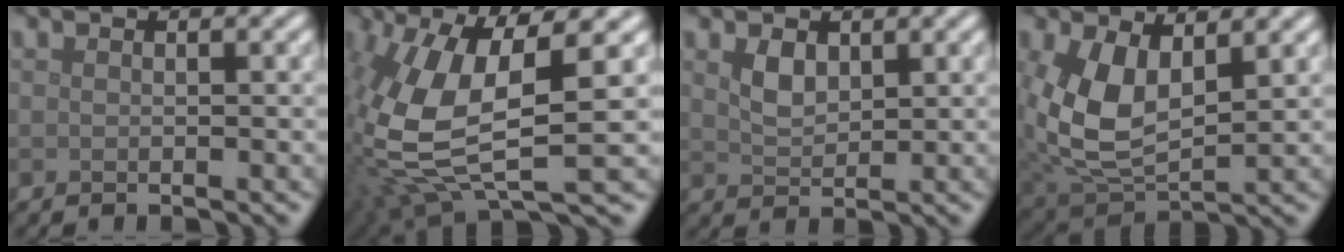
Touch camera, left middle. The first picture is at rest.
{"total": 11.4, "force": [0.7, 4.7, 10.3], "torque": [-0.241, -0.023, 0.018]}
{"total": 2.1, "force": [1.1, 1.2, 1.3], "torque": [-0.029, -0.002, 0.026]}
{"total": 7.4, "force": [1.4, 4.2, 5.9], "torque": [-0.145, -0.006, 0.031]}